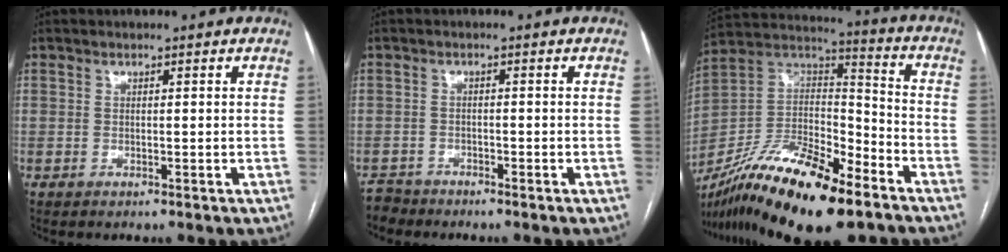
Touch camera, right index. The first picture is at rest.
{"total": 2.3, "force": [-2.1, 0.4, -0.8], "torque": [0.015, -0.007, -0.041]}
{"total": 23.6, "force": [-15.8, 6.7, 16.2], "torque": [-0.299, -0.002, -0.277]}